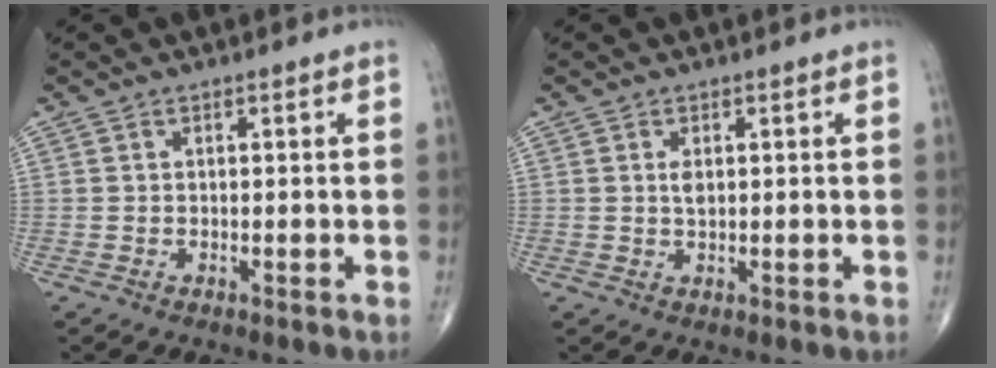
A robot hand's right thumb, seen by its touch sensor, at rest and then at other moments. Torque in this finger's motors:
{"motor_torque": [0.55, 0.34, 0.52, 0.20, -0.01]}